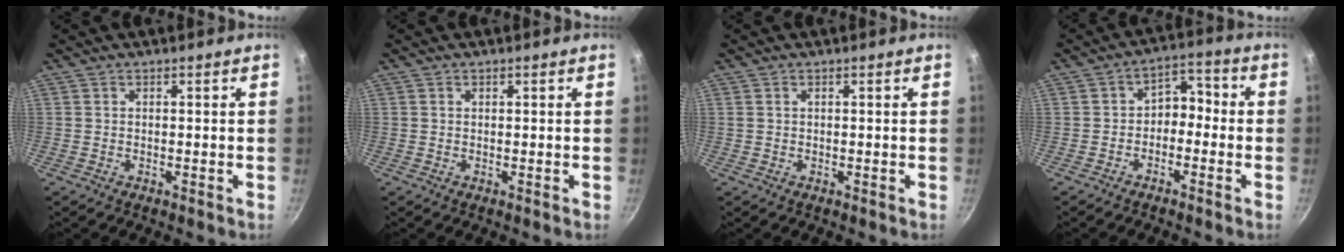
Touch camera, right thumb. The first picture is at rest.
{"total": 0.0}
{"total": 0.6, "force": [0.3, 0.4, 0.4], "torque": [-0.007, 0.006, 0.007]}
{"total": 5.9, "force": [-1.4, 4.2, 3.9], "torque": [-0.031, 0.039, -0.039]}